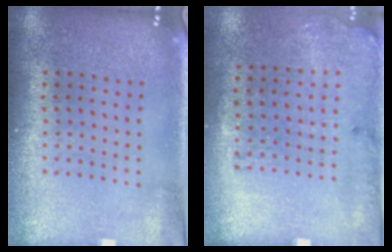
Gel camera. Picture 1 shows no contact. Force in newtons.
{"total": 1.8, "press": 1.2, "slide": 1.3}